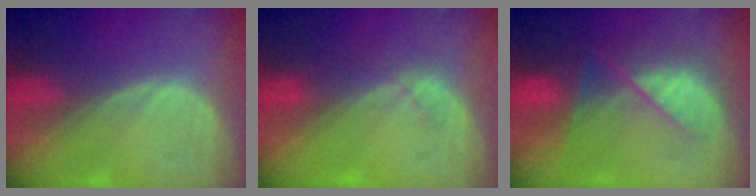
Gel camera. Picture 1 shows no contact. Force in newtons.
{"total": 2.1, "press": 1.9, "slide": 0.9}
{"total": 7.4, "press": 7.2, "slide": 1.9}